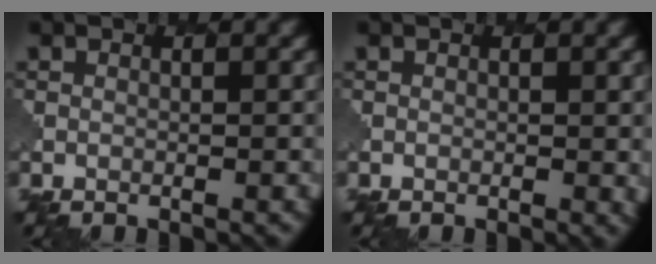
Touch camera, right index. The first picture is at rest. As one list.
[{"total": 1.1, "force": [-0.1, 0.4, 1.0], "torque": [-0.017, -0.003, -0.001]}]